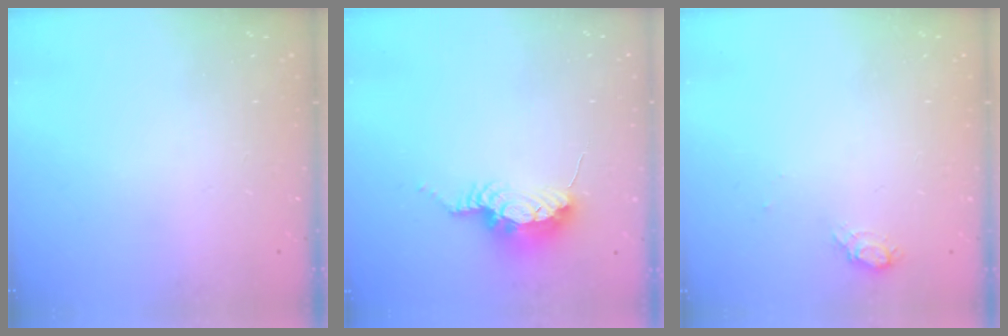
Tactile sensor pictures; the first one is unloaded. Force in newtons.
{"total": 8.4, "press": 8.4, "slide": 1.0}
{"total": 5.2, "press": 4.8, "slide": 1.9}